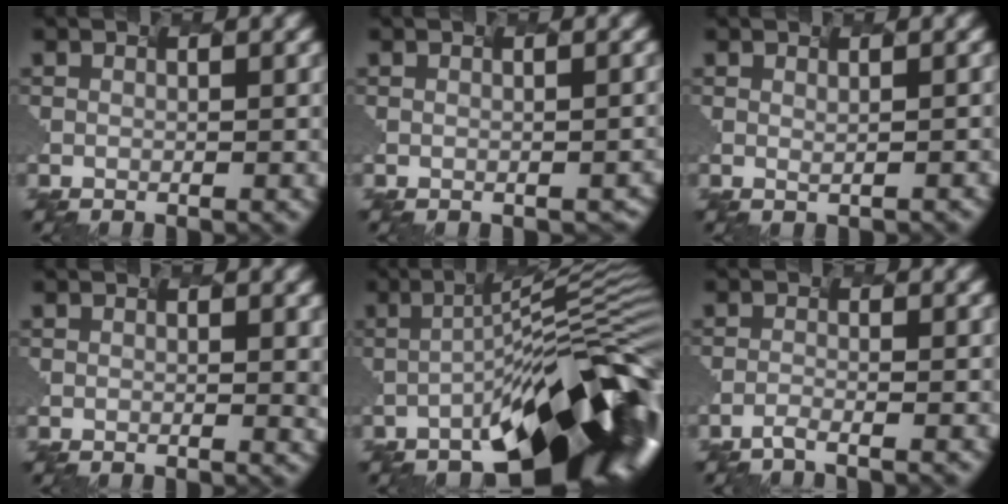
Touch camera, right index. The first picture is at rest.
{"total": 1.5, "force": [-0.2, 0.9, 1.2], "torque": [-0.001, 0.001, 0.014]}
{"total": 0.5, "force": [0.4, 0.2, 0.3], "torque": [-0.003, 0.000, 0.009]}
{"total": 0.7, "force": [0.1, 0.0, 0.7], "torque": [-0.008, 0.001, 0.006]}
{"total": 15.7, "force": [-6.6, 4.6, 13.4], "torque": [-0.167, 0.012, -0.105]}
{"total": 2.3, "force": [-2.1, 0.0, 0.7], "torque": [0.001, 0.006, -0.045]}